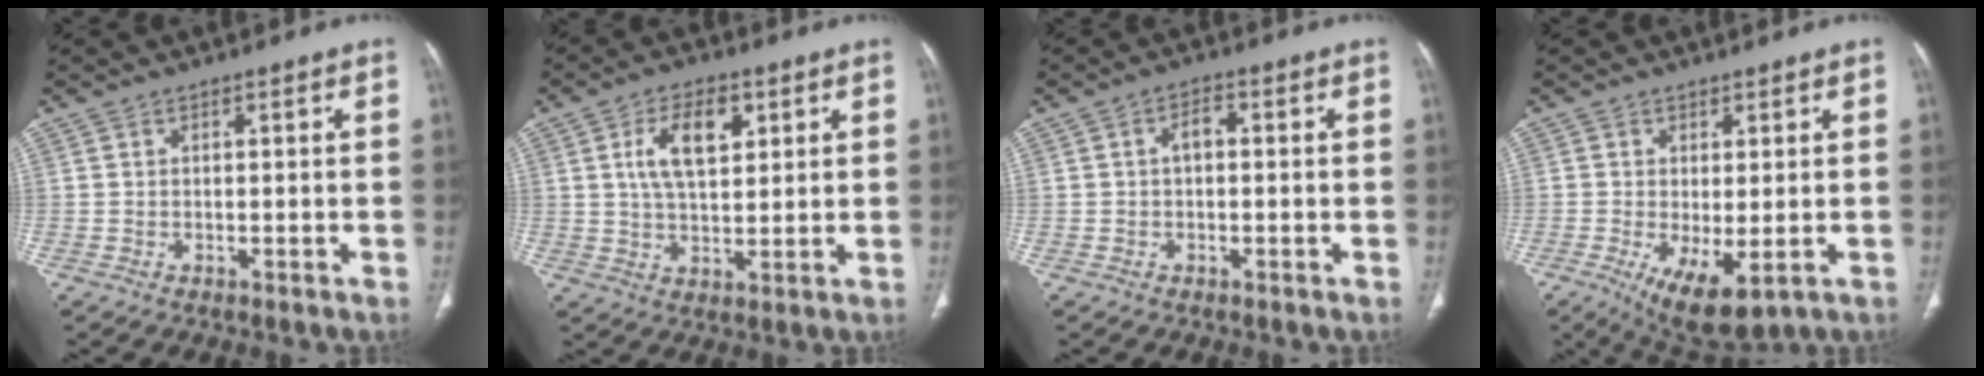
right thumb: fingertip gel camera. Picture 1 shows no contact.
{"total": 9.2, "force": [3.1, 4.9, 7.2], "torque": [-0.112, -0.006, 0.057]}
{"total": 2.5, "force": [0.0, 1.5, 2.0], "torque": [-0.030, 0.012, -0.004]}
{"total": 9.0, "force": [-2.8, 3.7, 7.7], "torque": [-0.126, -0.018, -0.030]}